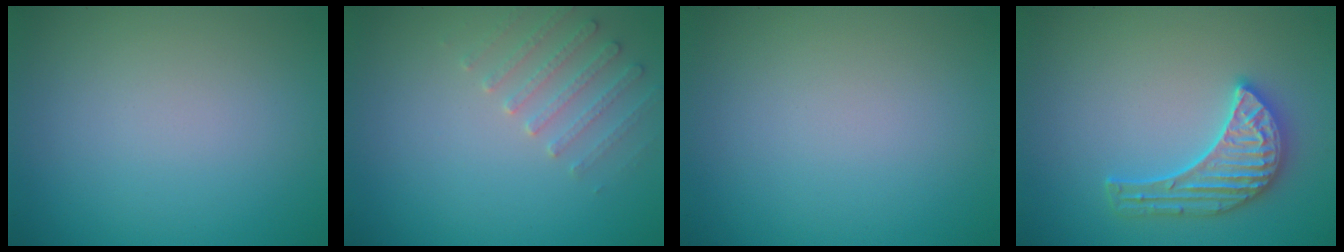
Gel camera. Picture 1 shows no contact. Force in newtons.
{"total": 2.3, "press": 2.2, "slide": 0.6}
{"total": 0.0}
{"total": 4.2, "press": 3.9, "slide": 1.5}